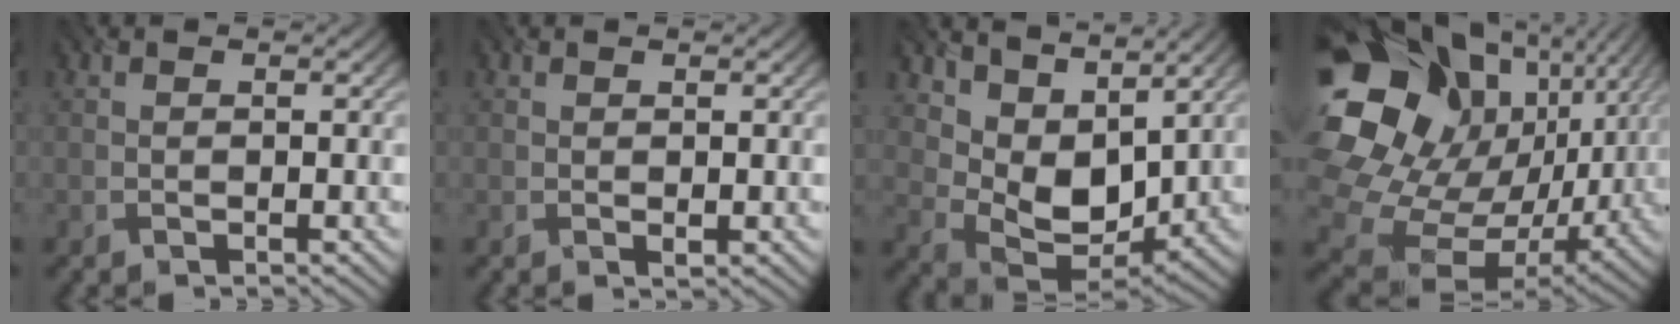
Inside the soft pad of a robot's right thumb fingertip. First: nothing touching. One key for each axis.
{"total": 0.6, "fx": 0.2, "fy": 0.4, "fz": 0.4, "tx": -0.005, "ty": -0.003, "tz": 0.005}
{"total": 9.1, "fx": 5.6, "fy": 5.3, "fz": 4.9, "tx": -0.109, "ty": -0.012, "tz": 0.103}
{"total": 23.0, "fx": 6.8, "fy": 18.0, "fz": 12.7, "tx": -0.347, "ty": -0.005, "tz": 0.152}